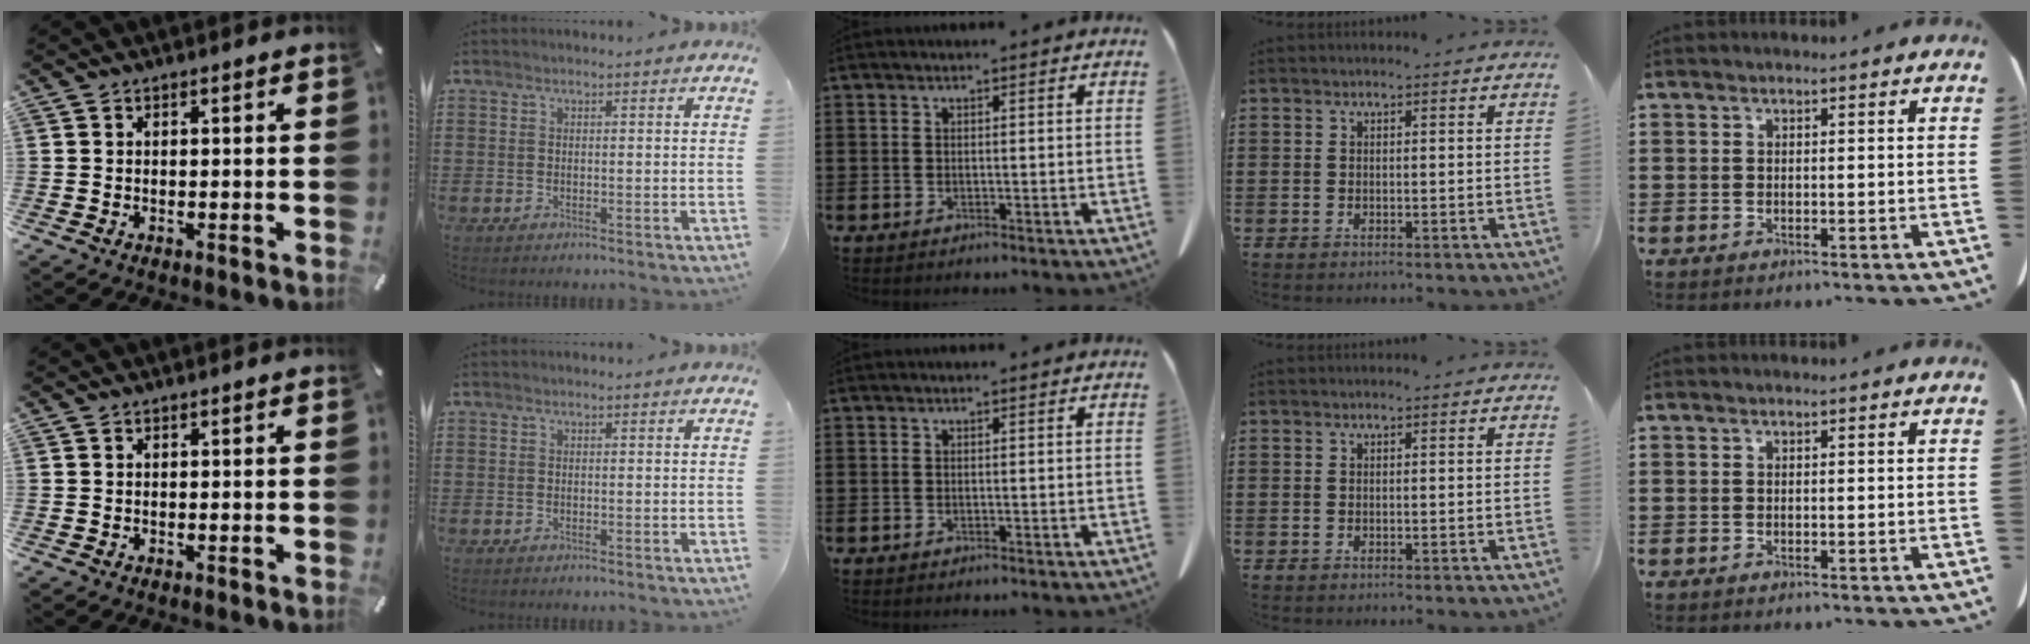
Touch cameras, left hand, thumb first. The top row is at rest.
{}